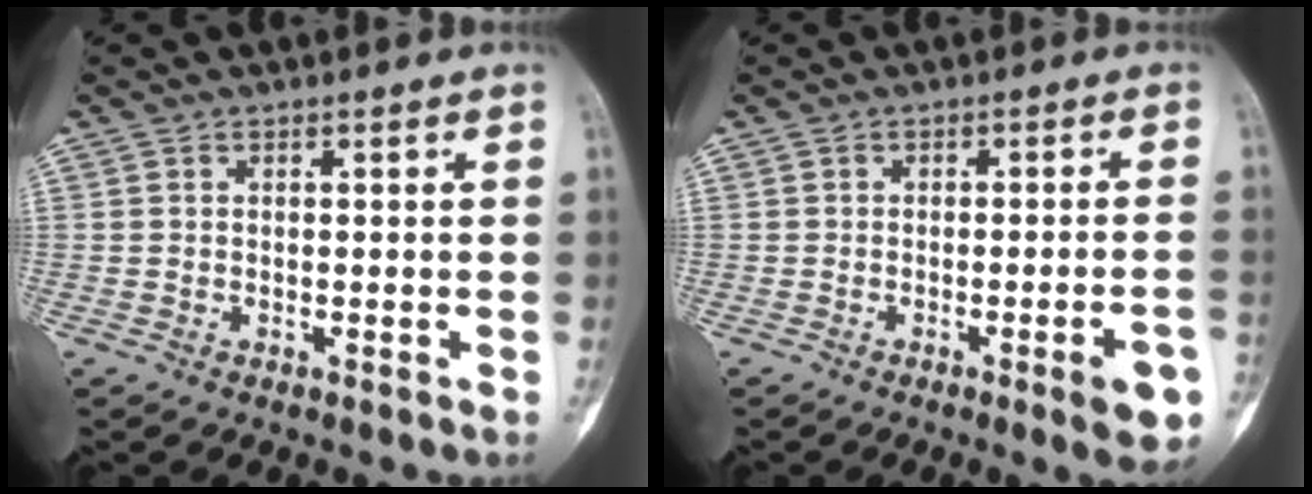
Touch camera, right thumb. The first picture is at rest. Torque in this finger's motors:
{"motor_torque": [1.05, 0.74, 0.46, -0.56, 0.09]}